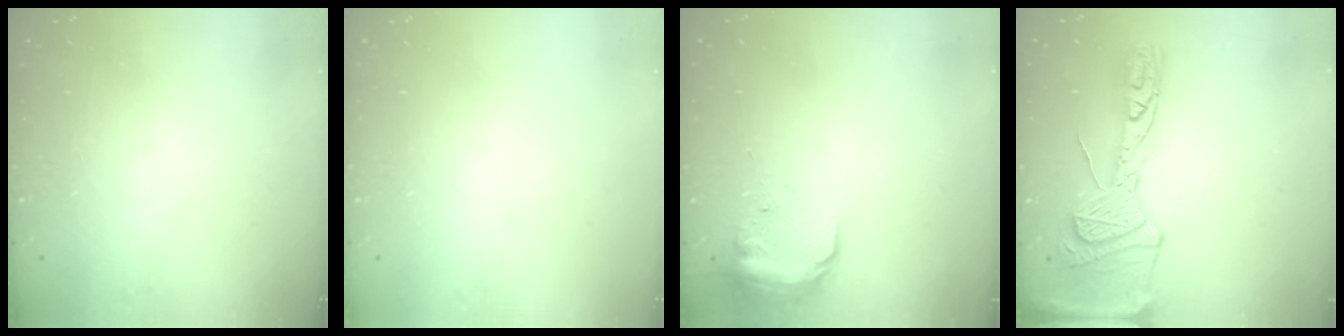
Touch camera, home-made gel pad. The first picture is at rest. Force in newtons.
{"total": 0.0}
{"total": 8.9, "press": 8.7, "slide": 1.5}
{"total": 20.3, "press": 20.2, "slide": 1.9}